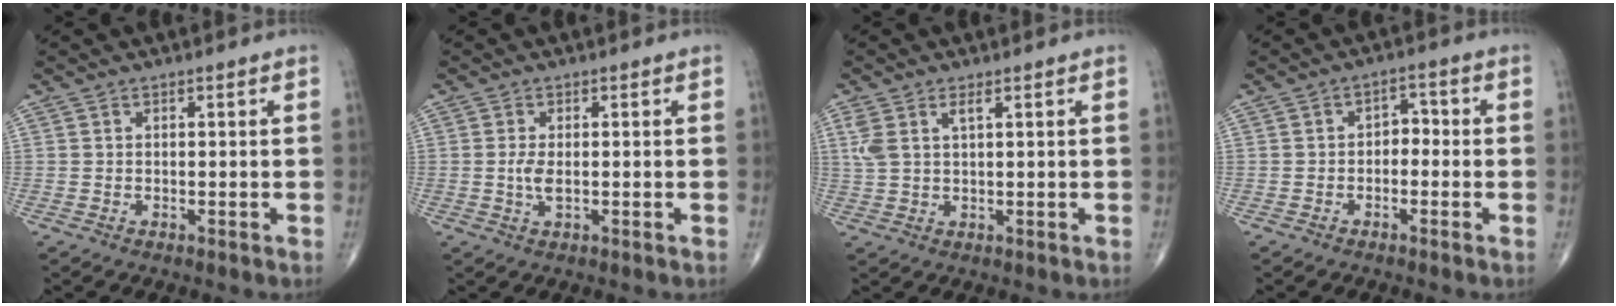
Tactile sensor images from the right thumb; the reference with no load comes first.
{"total": 2.4, "force": [-0.1, 0.8, 2.3], "torque": [-0.054, -0.005, -0.002]}
{"total": 4.3, "force": [1.8, 1.6, 3.5], "torque": [-0.092, 0.007, 0.044]}
{"total": 3.1, "force": [-0.8, 2.1, 2.1], "torque": [-0.011, 0.020, -0.023]}